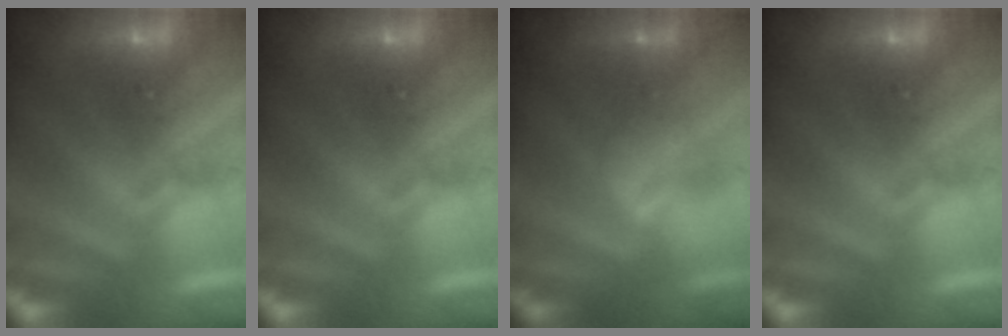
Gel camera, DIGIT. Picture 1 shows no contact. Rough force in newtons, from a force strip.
{"total": 0.0}
{"total": 2.3}
{"total": 0.0}